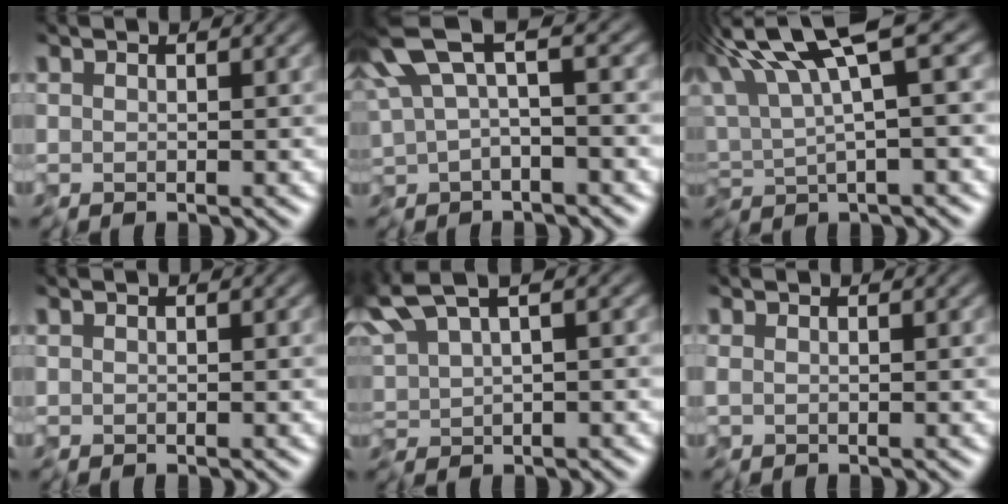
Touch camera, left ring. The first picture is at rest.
{"total": 5.3, "force": [1.4, 2.0, 4.7], "torque": [-0.112, 0.009, 0.026]}
{"total": 8.1, "force": [2.7, 1.7, 7.4], "torque": [-0.145, 0.021, 0.049]}
{"total": 0.0}
{"total": 2.6, "force": [1.2, 0.7, 2.2], "torque": [-0.063, 0.015, 0.028]}
{"total": 0.8, "force": [0.3, 0.4, 0.6], "torque": [-0.005, 0.003, -0.007]}